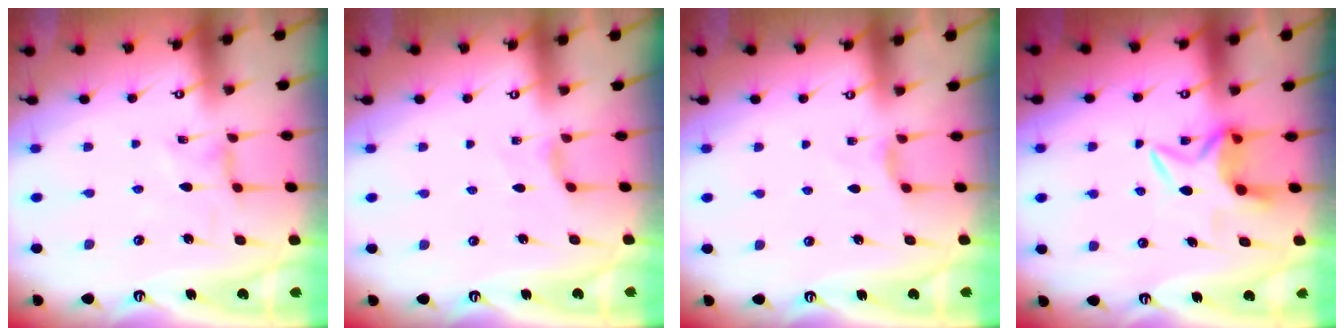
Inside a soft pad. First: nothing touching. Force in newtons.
{"total": 2.8, "press": 2.8, "slide": 0.6}
{"total": 3.0, "press": 2.9, "slide": 0.5}
{"total": 6.9, "press": 6.9, "slide": 0.5}